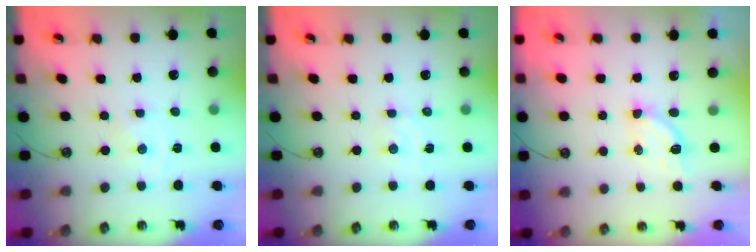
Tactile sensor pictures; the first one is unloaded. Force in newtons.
{"total": 3.2, "press": 3.2, "slide": 0.4}
{"total": 4.2, "press": 4.2, "slide": 0.5}